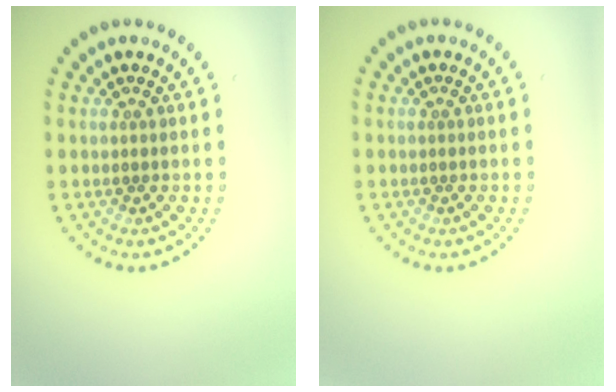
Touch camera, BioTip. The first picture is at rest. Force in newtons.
{"total": 0.0}